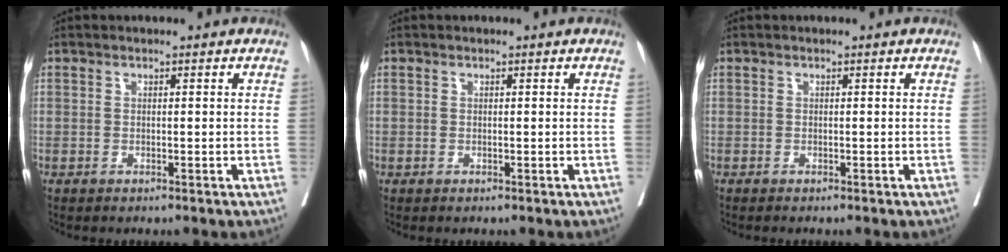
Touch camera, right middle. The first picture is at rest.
{"total": 0.6, "force": [-0.1, 0.6, -0.1], "torque": [0.010, 0.007, -0.005]}
{"total": 0.0}